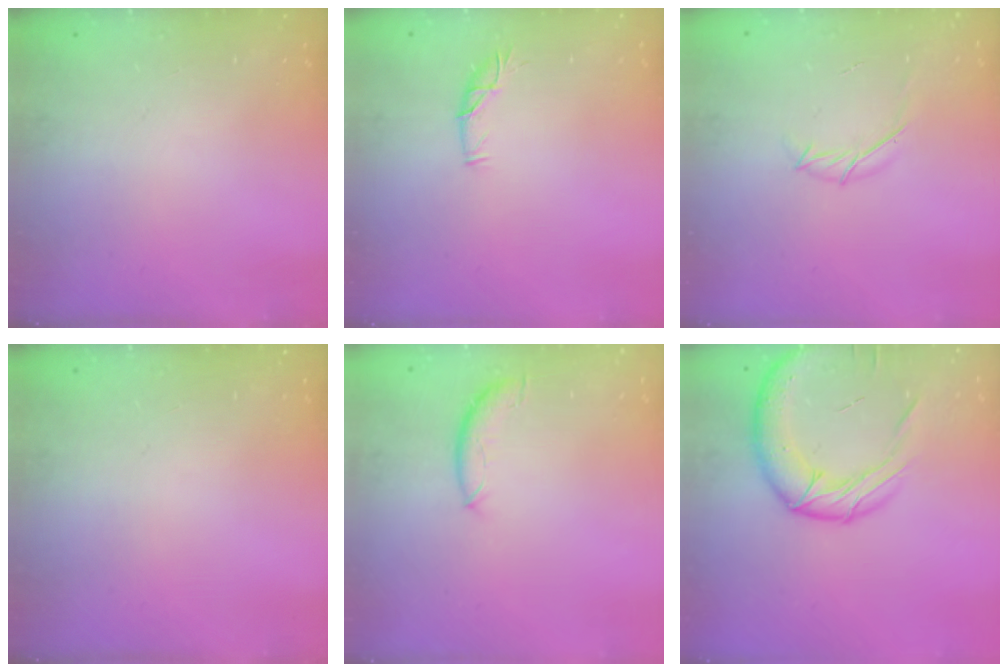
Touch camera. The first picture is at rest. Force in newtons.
{"total": 6.1, "press": 6.1, "slide": 0.6}
{"total": 6.4, "press": 6.2, "slide": 1.5}
{"total": 0.0}
{"total": 7.8, "press": 7.8, "slide": 0.5}
{"total": 18.1, "press": 17.9, "slide": 2.6}